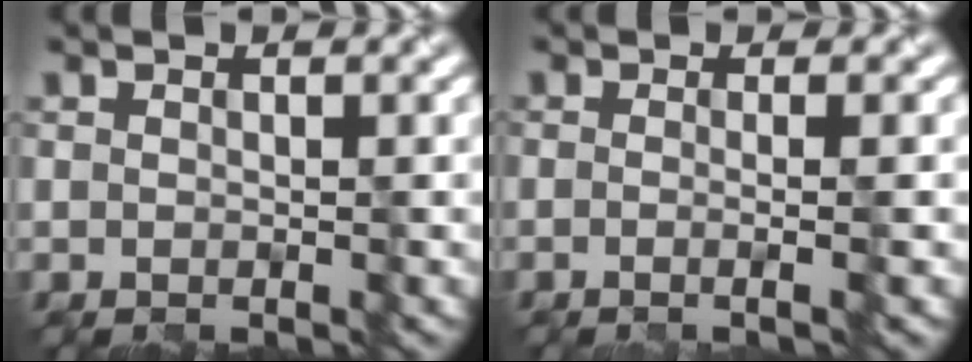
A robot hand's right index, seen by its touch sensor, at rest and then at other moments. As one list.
[{"total": 2.9, "force": [0.0, 1.4, 2.5], "torque": [-0.003, 0.003, -0.027]}]